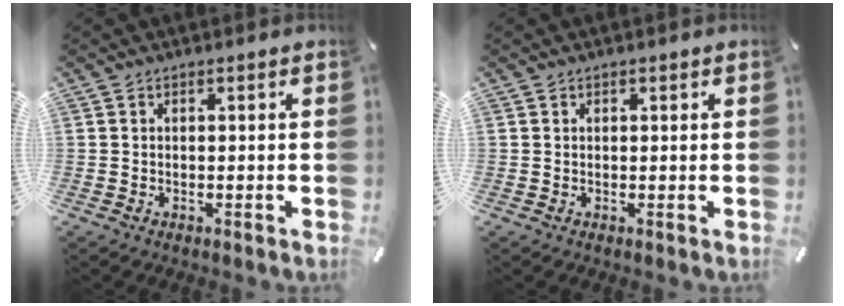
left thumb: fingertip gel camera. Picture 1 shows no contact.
{"total": 0.6, "force": [0.2, 0.5, 0.1], "torque": [0.000, 0.003, 0.004]}